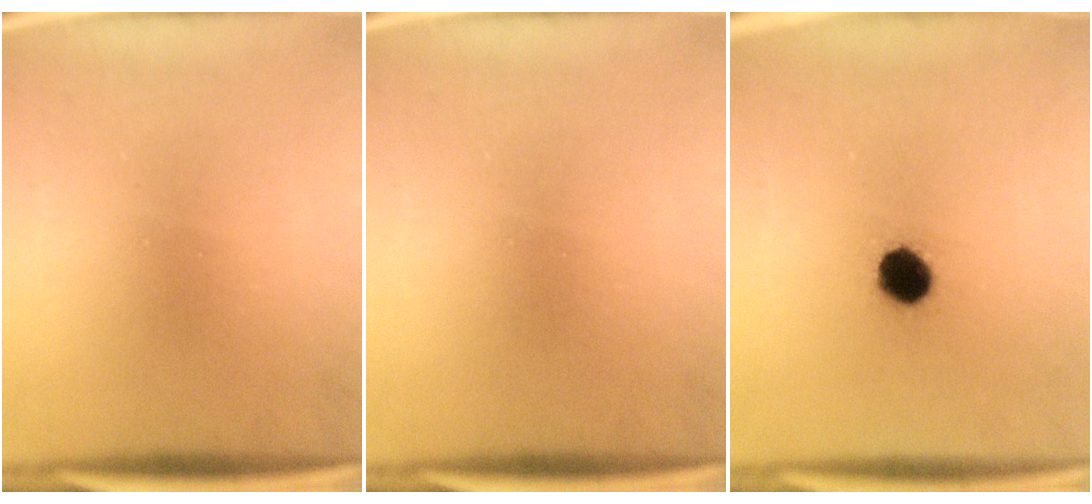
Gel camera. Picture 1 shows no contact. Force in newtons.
{"total": 0.0}
{"total": 5.8}